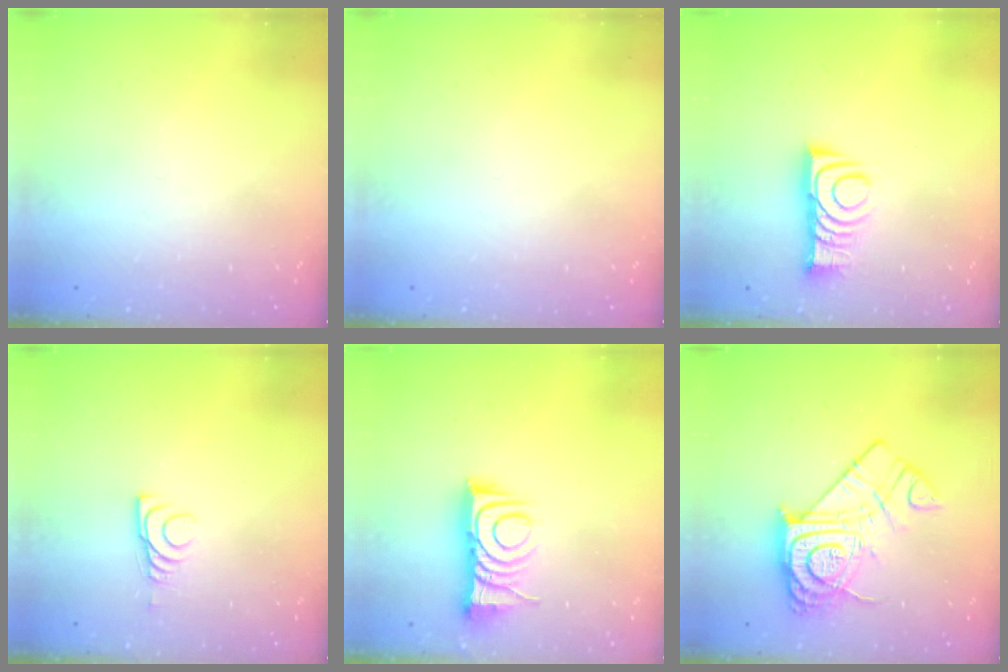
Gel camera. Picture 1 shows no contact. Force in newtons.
{"total": 0.0}
{"total": 9.6, "press": 9.6, "slide": 0.1}
{"total": 6.6, "press": 6.6, "slide": 0.9}
{"total": 10.0, "press": 10.0, "slide": 0.3}
{"total": 19.5, "press": 19.4, "slide": 1.6}